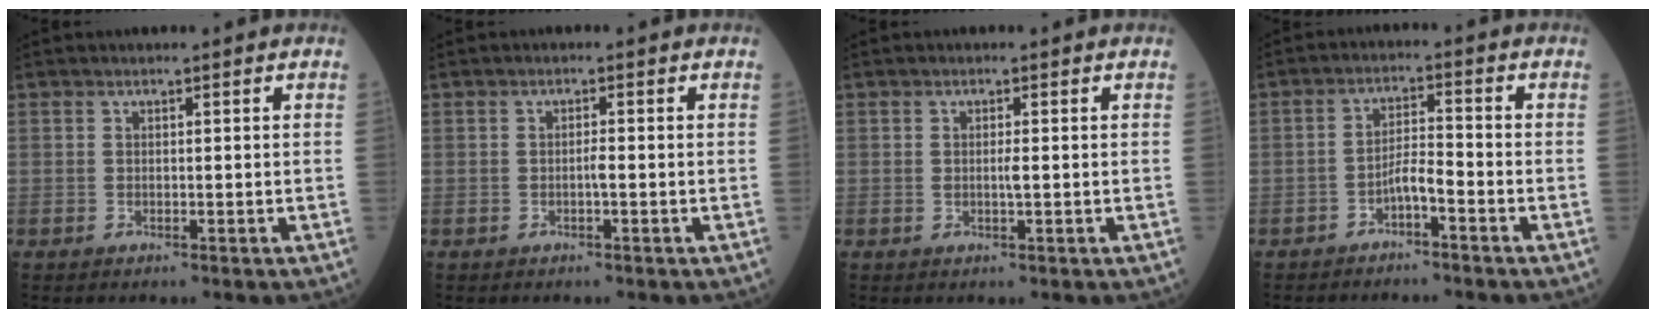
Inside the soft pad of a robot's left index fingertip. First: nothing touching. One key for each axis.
{"total": 1.0, "fx": -0.3, "fy": 0.1, "fz": 1.0, "tx": -0.019, "ty": 0.001, "tz": -0.005}
{"total": 1.2, "fx": 0.0, "fy": 0.1, "fz": 1.2, "tx": -0.025, "ty": -0.002, "tz": 0.000}
{"total": 3.4, "fx": -2.2, "fy": 0.4, "fz": 2.5, "tx": -0.046, "ty": 0.005, "tz": -0.041}